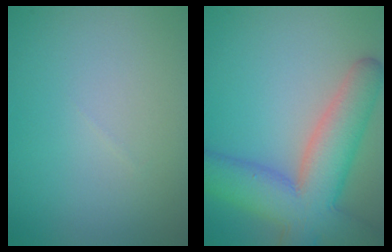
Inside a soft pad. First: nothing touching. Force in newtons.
{"total": 9.5, "press": 9.5, "slide": 0.6}